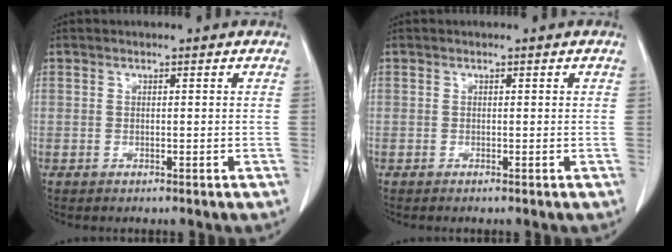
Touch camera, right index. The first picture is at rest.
{"total": 0.0}